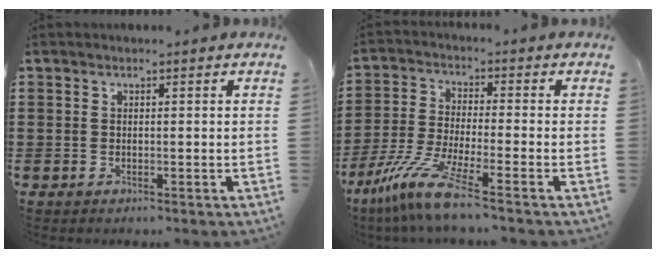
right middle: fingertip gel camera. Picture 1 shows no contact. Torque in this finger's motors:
{"motor_torque": [2.13, 0.00, 0.90, 0.21]}